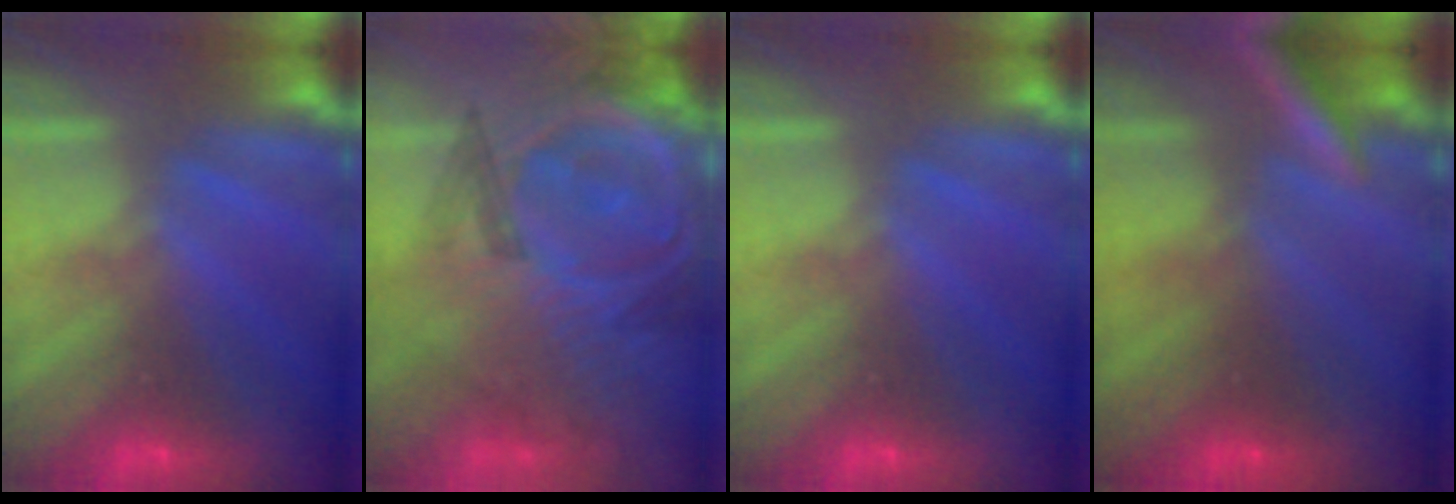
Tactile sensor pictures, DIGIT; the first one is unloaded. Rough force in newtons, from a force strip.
{"total": 9.1}
{"total": 0.0}
{"total": 3.0}